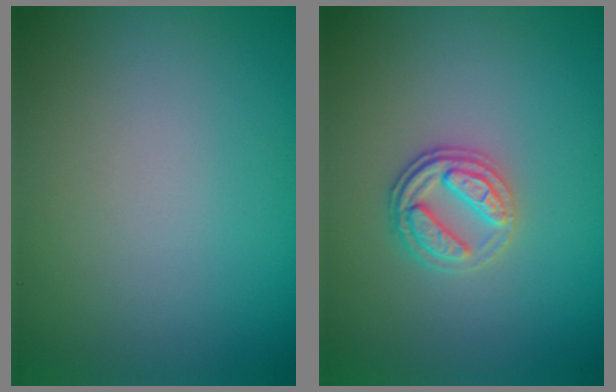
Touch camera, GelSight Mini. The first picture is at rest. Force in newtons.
{"total": 2.7, "press": 2.4, "slide": 1.1}